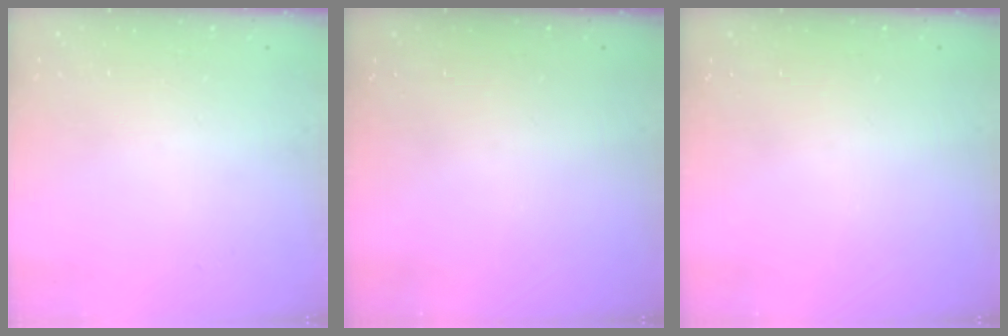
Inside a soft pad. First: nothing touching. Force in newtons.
{"total": 0.0}
{"total": 0.0}